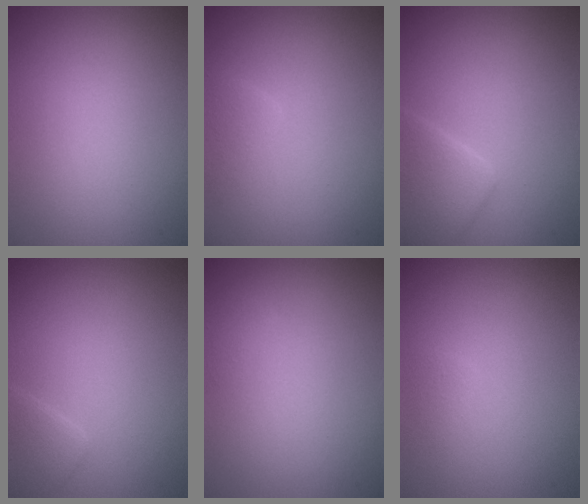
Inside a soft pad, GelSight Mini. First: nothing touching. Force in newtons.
{"total": 1.2, "press": 1.2, "slide": 0.1}
{"total": 3.2, "press": 3.1, "slide": 0.2}
{"total": 1.6, "press": 1.6, "slide": 0.0}
{"total": 0.5, "press": 0.5, "slide": 0.1}
{"total": 0.6, "press": 0.6, "slide": 0.1}